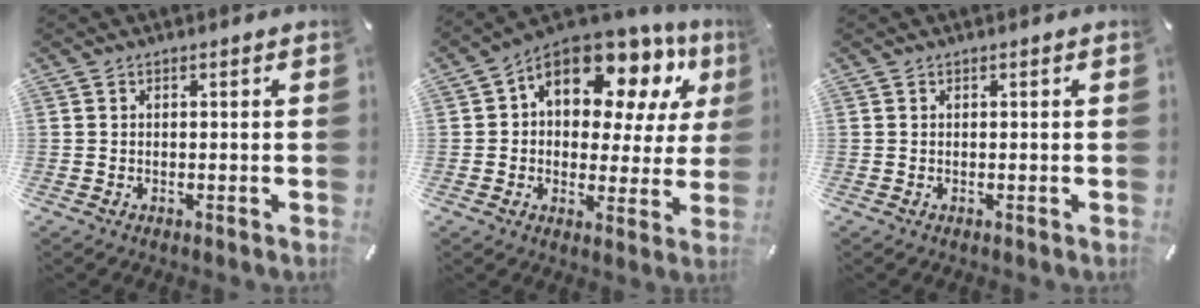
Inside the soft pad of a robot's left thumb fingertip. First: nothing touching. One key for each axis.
{"total": 14.8, "fx": 8.3, "fy": 8.4, "fz": 8.9, "tx": -0.141, "ty": -0.058, "tz": 0.144}
{"total": 0.0}